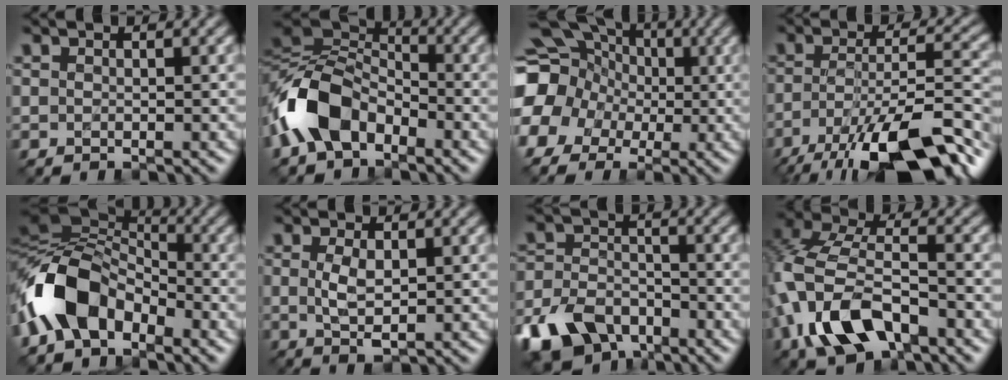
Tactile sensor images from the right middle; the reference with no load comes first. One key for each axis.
{"total": 8.7, "fx": -3.8, "fy": 5.7, "fz": 5.3, "tx": -0.112, "ty": 0.007, "tz": -0.096}
{"total": 16.6, "fx": -0.9, "fy": 15.5, "fz": 6.0, "tx": -0.168, "ty": 0.007, "tz": -0.057}
{"total": 14.0, "fx": -8.8, "fy": 4.4, "fz": 10.0, "tx": -0.187, "ty": -0.006, "tz": -0.145}
{"total": 9.7, "fx": -4.1, "fy": 6.1, "fz": 6.4, "tx": -0.126, "ty": 0.009, "tz": -0.091}
{"total": 2.7, "fx": 0.2, "fy": 1.1, "fz": 2.5, "tx": -0.056, "ty": -0.002, "tz": 0.006}
{"total": 8.1, "fx": -5.6, "fy": 4.5, "fz": 3.7, "tx": -0.078, "ty": -0.011, "tz": -0.113}
{"total": 10.0, "fx": -4.4, "fy": 5.3, "fz": 7.3, "tx": -0.156, "ty": 0.014, "tz": -0.094}